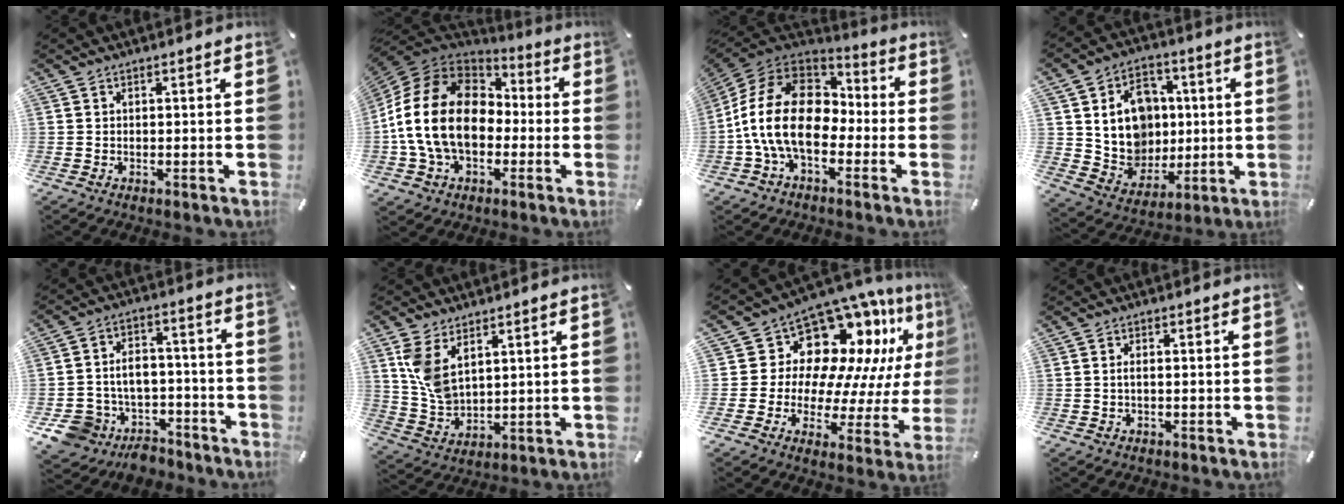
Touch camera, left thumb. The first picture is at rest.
{"total": 19.1, "force": [-2.6, 14.5, 12.2], "torque": [-0.261, 0.029, -0.047]}
{"total": 19.1, "force": [-4.5, 12.5, 13.8], "torque": [-0.278, 0.034, -0.073]}
{"total": 14.8, "force": [2.3, 13.3, 6.0], "torque": [-0.102, 0.002, 0.057]}
{"total": 10.7, "force": [-4.3, 9.3, 3.0], "torque": [-0.060, 0.019, -0.065]}
{"total": 7.6, "force": [4.0, 4.8, 4.5], "torque": [-0.118, -0.021, 0.074]}
{"total": 14.7, "force": [9.5, 9.4, 6.0], "torque": [-0.095, -0.107, 0.165]}
{"total": 1.3, "force": [-0.2, 0.5, 1.2], "torque": [-0.022, 0.000, -0.004]}